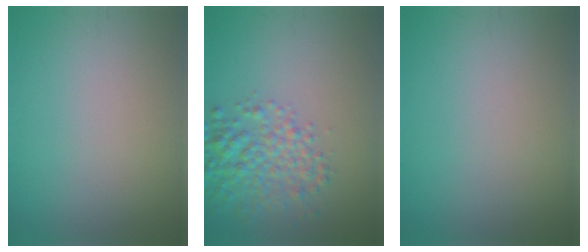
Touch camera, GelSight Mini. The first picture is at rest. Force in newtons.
{"total": 4.7, "press": 4.7, "slide": 0.1}
{"total": 0.0}